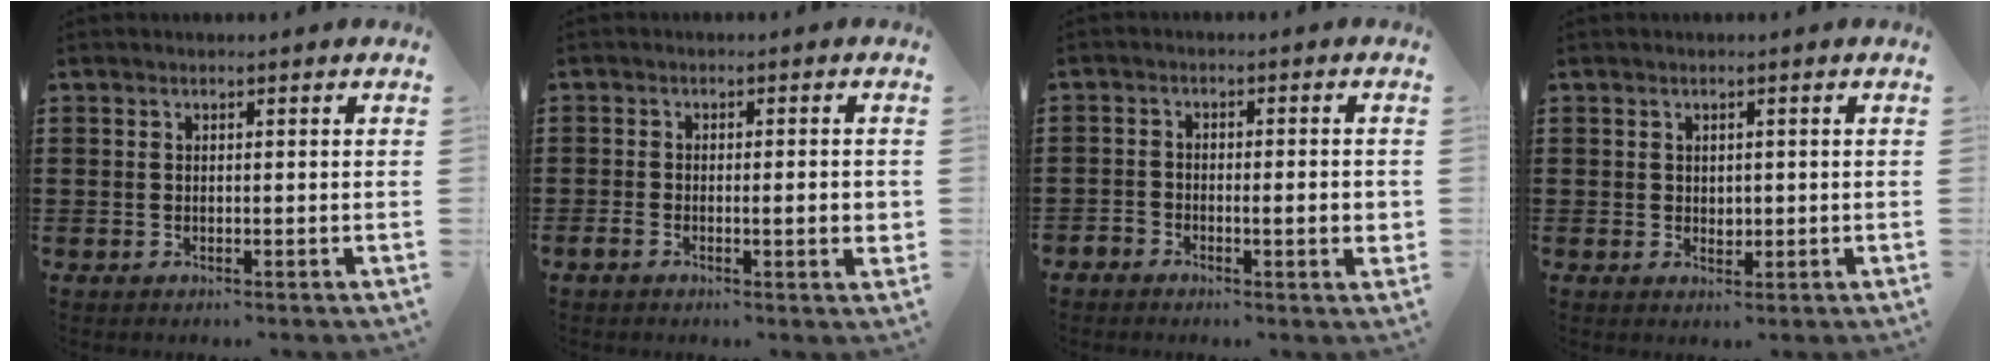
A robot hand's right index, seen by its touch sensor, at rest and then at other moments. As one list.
[{"total": 3.5, "force": [-0.9, 0.9, 3.3], "torque": [-0.051, 0.000, -0.017]}, {"total": 3.2, "force": [-1.3, 1.2, 2.7], "torque": [-0.045, 0.001, -0.026]}, {"total": 1.2, "force": [0.4, 1.0, 0.5], "torque": [-0.013, 0.005, 0.007]}]